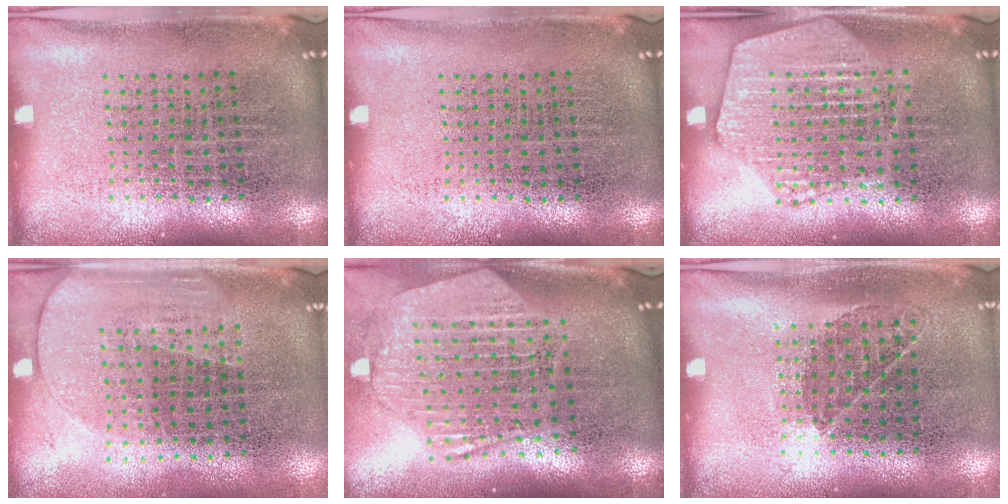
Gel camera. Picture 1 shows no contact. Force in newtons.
{"total": 0.0}
{"total": 1.9, "press": 1.9, "slide": 0.3}
{"total": 1.6, "press": 1.4, "slide": 0.8}
{"total": 2.7, "press": 2.3, "slide": 1.5}
{"total": 0.9, "press": 0.6, "slide": 0.7}